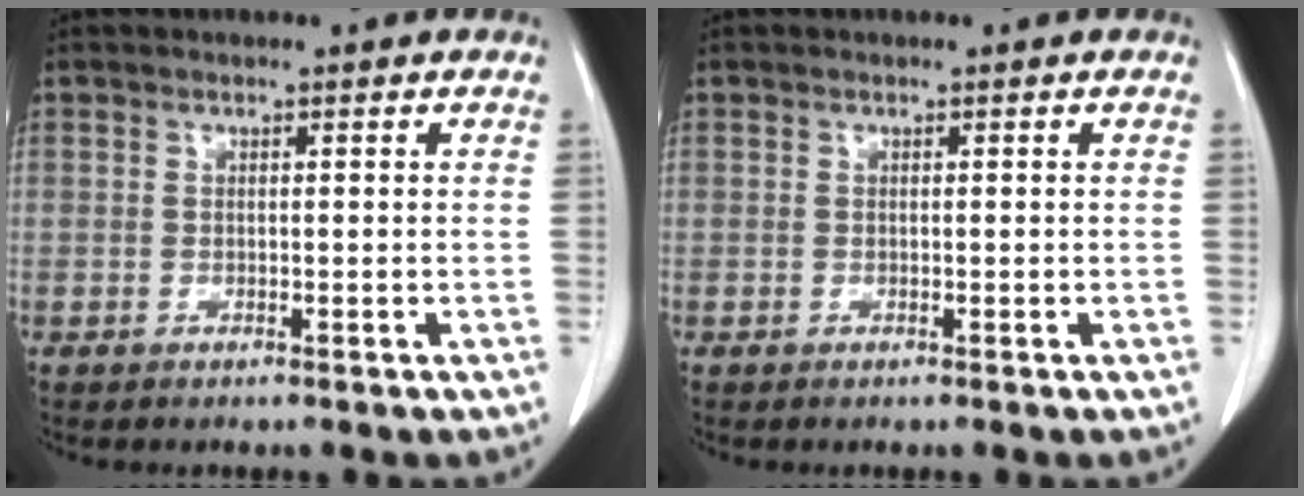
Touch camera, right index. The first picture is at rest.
{"total": 0.0}